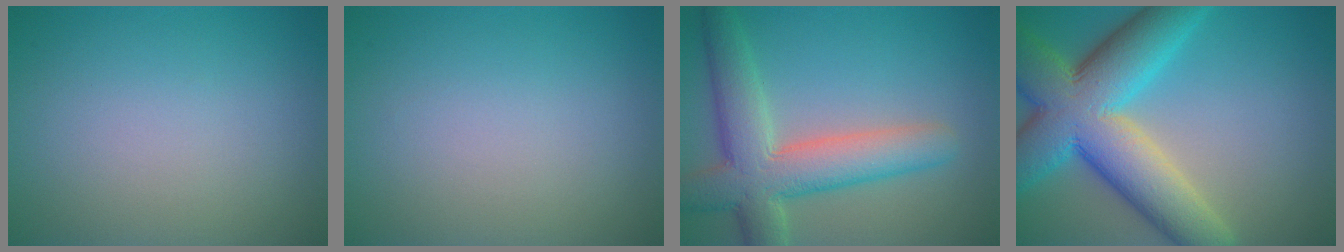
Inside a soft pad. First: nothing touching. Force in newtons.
{"total": 0.0}
{"total": 7.6, "press": 7.6, "slide": 0.6}
{"total": 12.5, "press": 12.5, "slide": 0.6}